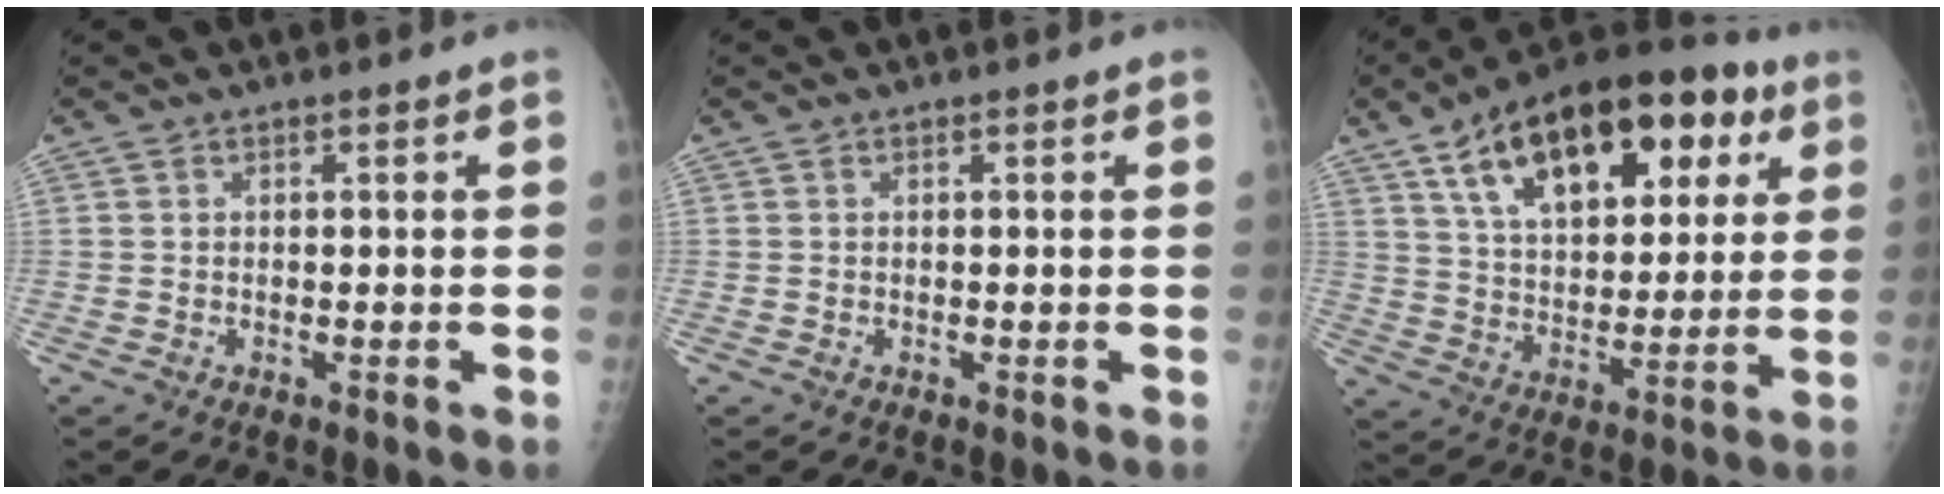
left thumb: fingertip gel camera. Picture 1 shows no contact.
{"total": 0.0}
{"total": 24.8, "force": [11.3, 13.2, 17.7], "torque": [-0.241, -0.003, 0.182]}